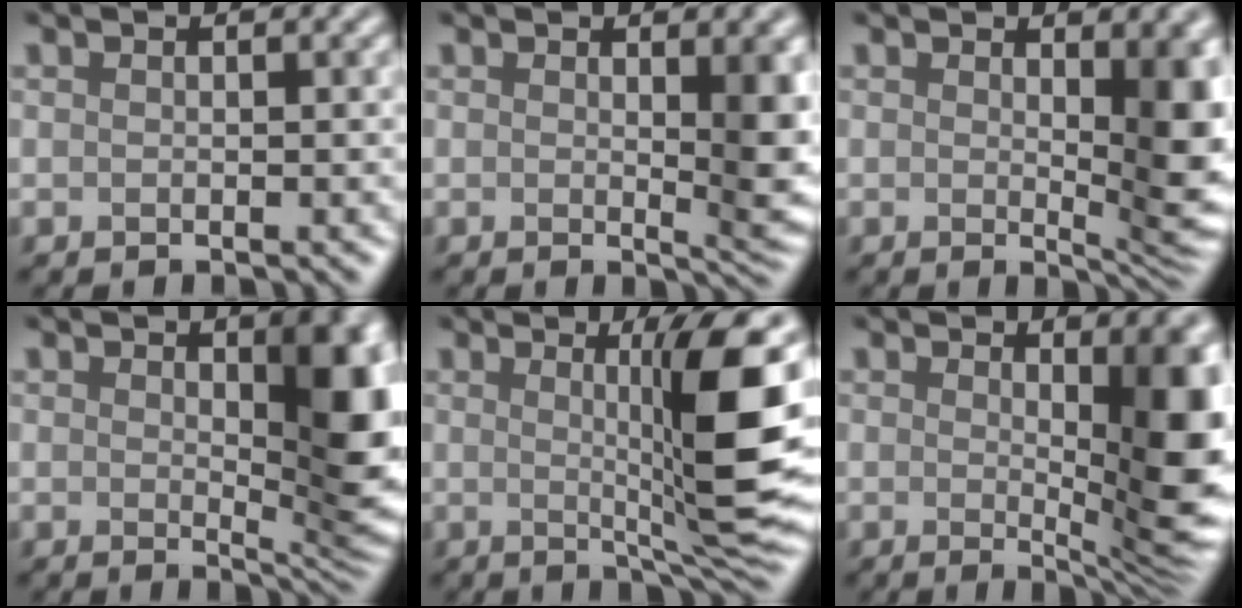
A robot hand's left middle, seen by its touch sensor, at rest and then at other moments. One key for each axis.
{"total": 4.1, "fx": 0.7, "fy": 0.9, "fz": 4.0, "tx": -0.043, "ty": -0.007, "tz": 0.012}
{"total": 6.3, "fx": 1.0, "fy": 1.9, "fz": 5.9, "tx": -0.067, "ty": -0.011, "tz": 0.021}
{"total": 7.6, "fx": 1.6, "fy": 2.8, "fz": 6.9, "tx": -0.079, "ty": -0.008, "tz": 0.031}
{"total": 9.5, "fx": 1.3, "fy": 1.4, "fz": 9.3, "tx": -0.120, "ty": -0.004, "tz": 0.024}
{"total": 8.2, "fx": 0.9, "fy": 2.2, "fz": 7.9, "tx": -0.089, "ty": -0.009, "tz": 0.016}